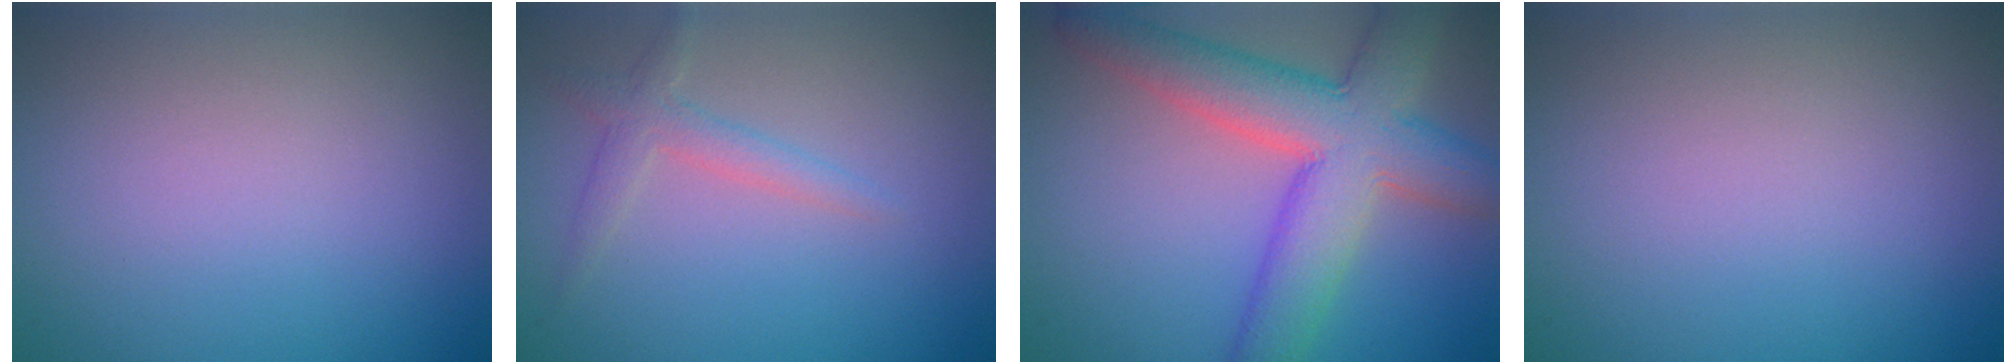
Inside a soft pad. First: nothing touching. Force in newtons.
{"total": 1.9, "press": 1.9, "slide": 0.1}
{"total": 9.2, "press": 9.1, "slide": 0.5}
{"total": 0.0}